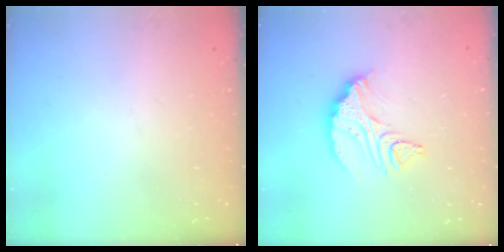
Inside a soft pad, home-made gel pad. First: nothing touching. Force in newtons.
{"total": 9.5, "press": 9.5, "slide": 0.4}